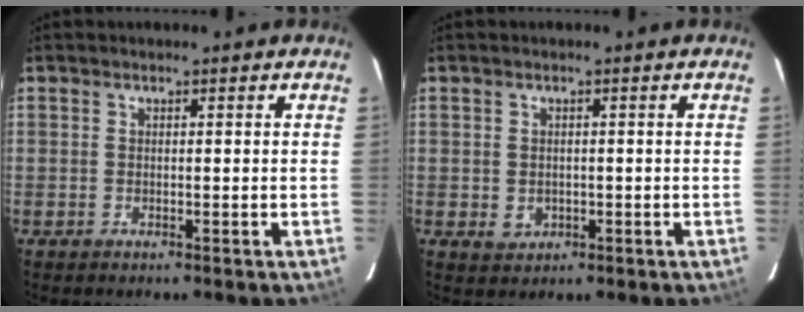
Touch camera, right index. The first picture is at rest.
{"total": 2.4, "force": [-0.4, 2.2, 0.9], "torque": [-0.016, -0.001, 0.002]}